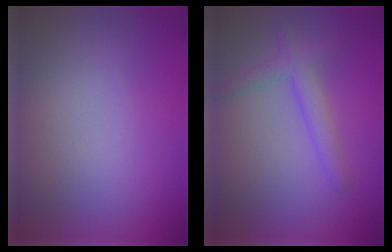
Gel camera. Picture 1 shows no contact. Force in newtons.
{"total": 2.0, "press": 2.0, "slide": 0.1}